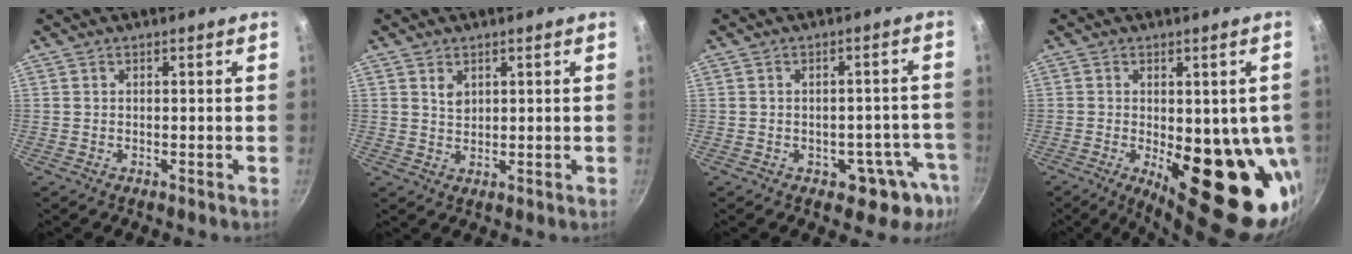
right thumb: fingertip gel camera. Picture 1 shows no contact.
{"total": 2.3, "force": [1.1, 1.6, 1.1], "torque": [-0.014, -0.003, 0.021]}
{"total": 8.9, "force": [-4.1, 5.7, 5.5], "torque": [-0.002, 0.039, -0.036]}
{"total": 21.2, "force": [-3.8, 8.7, 19.0], "torque": [-0.195, -0.032, -0.035]}